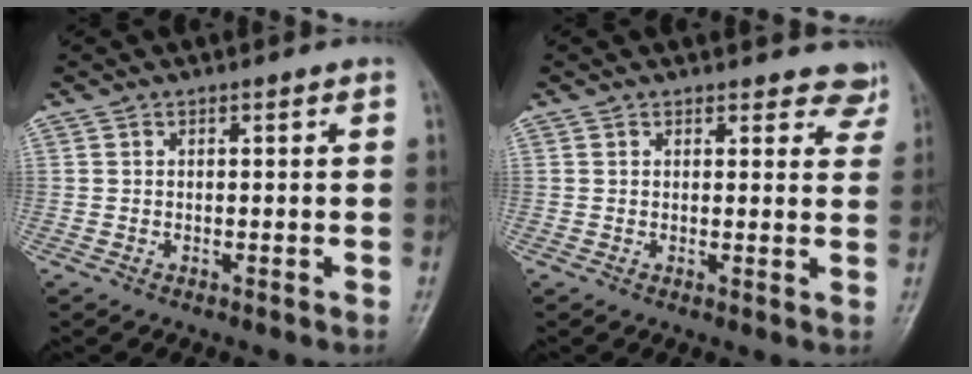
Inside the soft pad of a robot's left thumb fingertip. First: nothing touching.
{"total": 5.7, "force": [5.3, 2.2, 0.2], "torque": [0.041, -0.027, 0.033]}